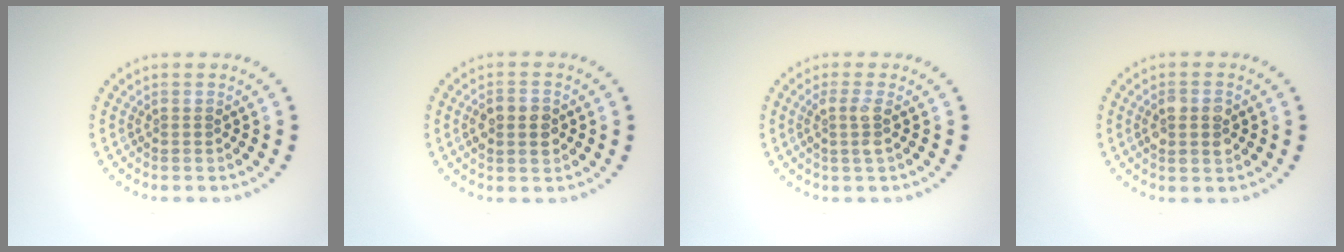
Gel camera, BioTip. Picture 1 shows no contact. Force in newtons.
{"total": 2.9, "press": 2.9, "slide": 0.1}
{"total": 1.7, "press": 1.4, "slide": 1.1}
{"total": 2.4, "press": 2.4, "slide": 0.3}